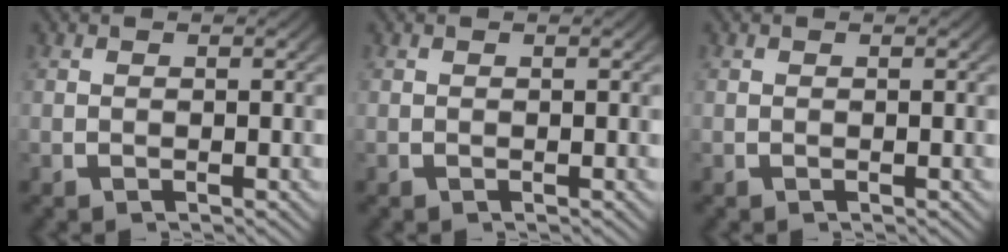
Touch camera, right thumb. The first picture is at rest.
{"total": 0.0}
{"total": 0.0}